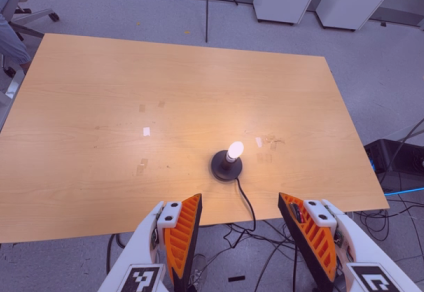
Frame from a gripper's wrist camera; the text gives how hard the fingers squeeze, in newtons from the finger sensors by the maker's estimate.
{"total": 0.0}